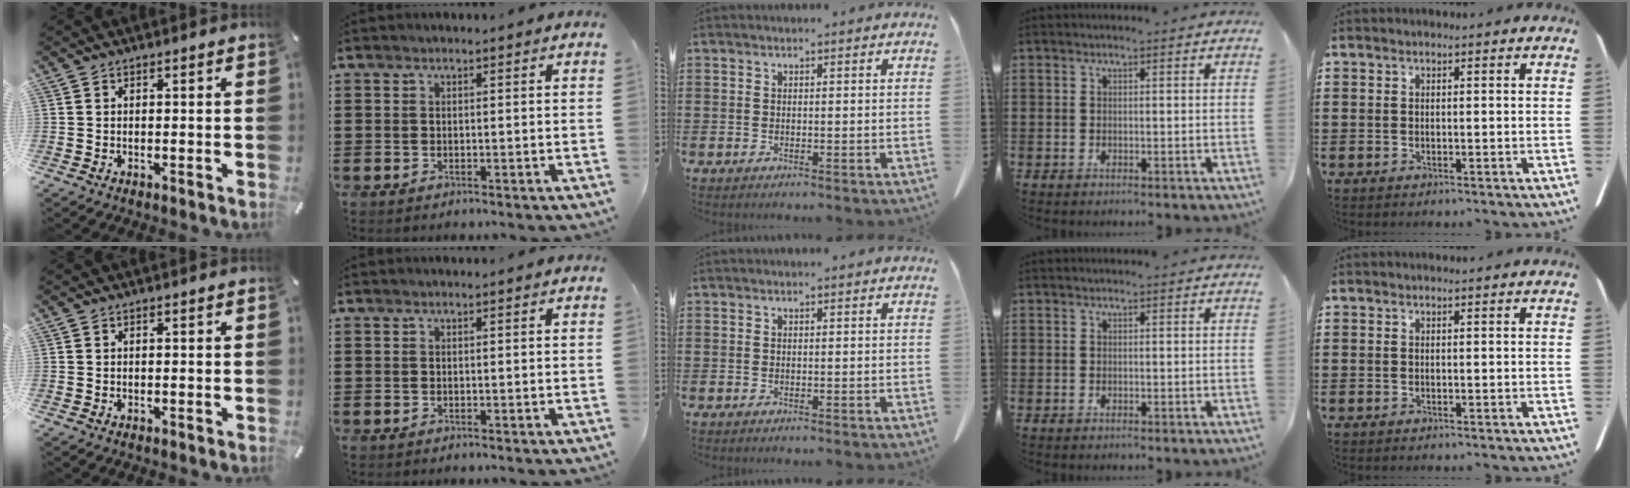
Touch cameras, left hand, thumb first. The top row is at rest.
{}